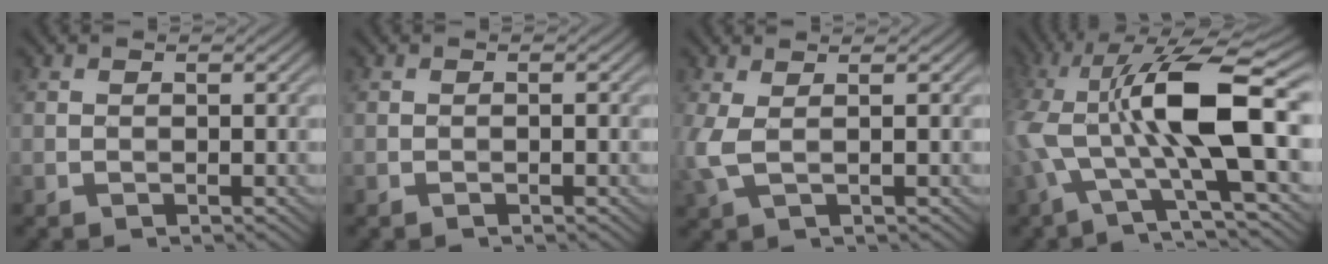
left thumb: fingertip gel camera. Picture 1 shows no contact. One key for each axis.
{"total": 0.6, "fx": -0.4, "fy": 0.0, "fz": 0.5, "tx": -0.008, "ty": 0.002, "tz": -0.008}
{"total": 3.3, "fx": 0.6, "fy": 1.0, "fz": 3.1, "tx": -0.081, "ty": 0.009, "tz": 0.005}
{"total": 14.9, "fx": 0.0, "fy": 5.1, "fz": 14.0, "tx": -0.279, "ty": 0.006, "tz": -0.012}